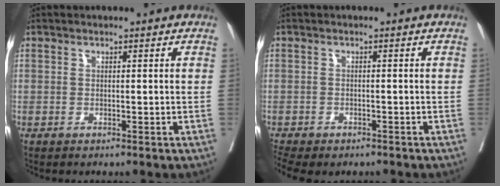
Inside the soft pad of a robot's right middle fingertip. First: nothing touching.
{"total": 7.6, "force": [-5.8, 3.5, 3.4], "torque": [-0.073, 0.002, -0.081]}